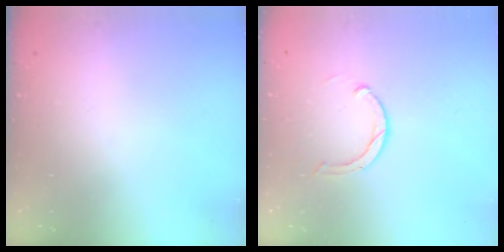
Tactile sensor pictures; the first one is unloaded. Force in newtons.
{"total": 2.9, "press": 2.9, "slide": 0.4}